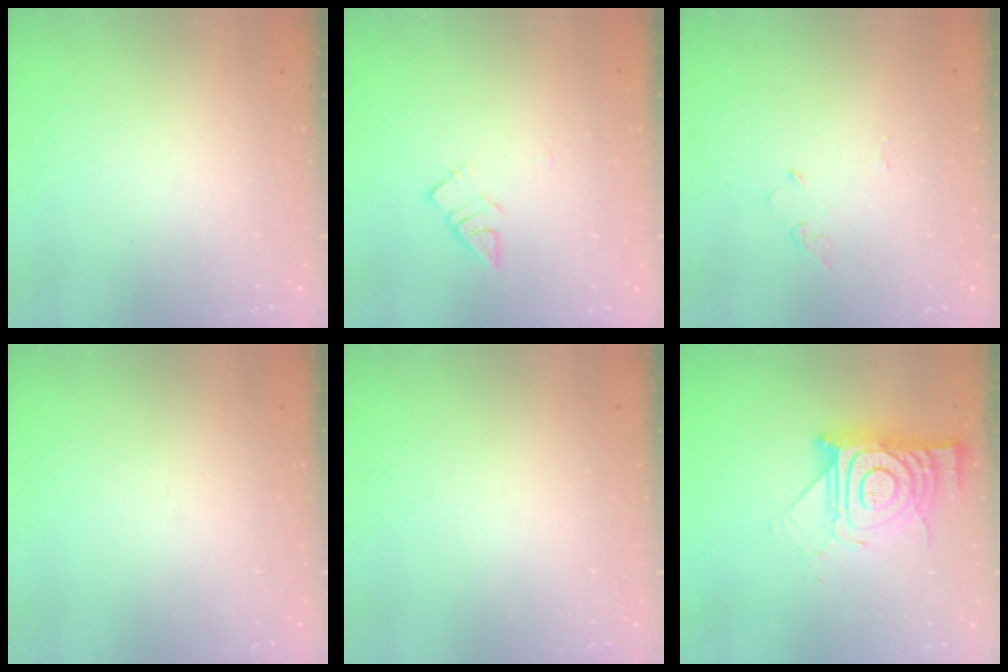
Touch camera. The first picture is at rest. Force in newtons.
{"total": 5.0, "press": 5.0, "slide": 0.2}
{"total": 2.9, "press": 2.9, "slide": 0.3}
{"total": 0.0}
{"total": 0.0}
{"total": 16.3, "press": 16.2, "slide": 1.5}